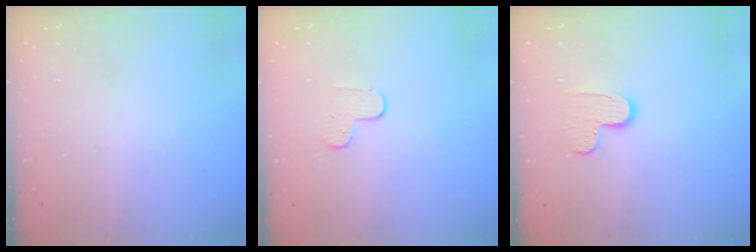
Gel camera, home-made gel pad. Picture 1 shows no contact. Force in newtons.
{"total": 4.3, "press": 4.3, "slide": 0.4}
{"total": 7.0, "press": 7.0, "slide": 0.3}